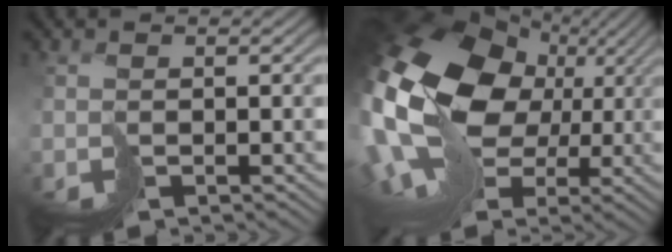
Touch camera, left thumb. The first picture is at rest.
{"total": 22.0, "force": [1.8, 16.9, 13.9], "torque": [-0.317, -0.024, 0.027]}